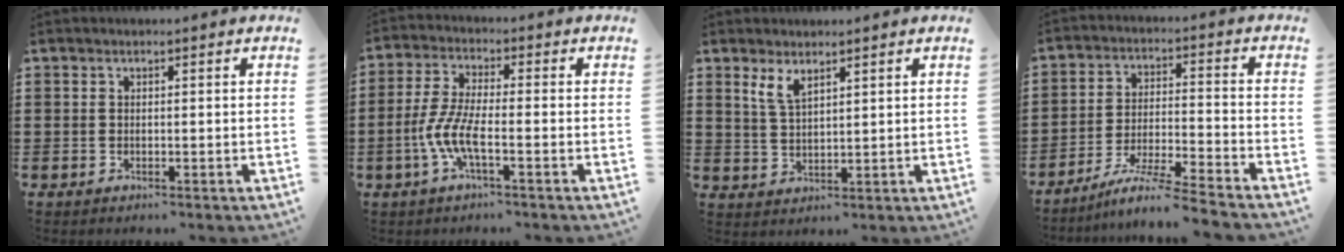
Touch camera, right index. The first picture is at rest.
{"total": 6.5, "force": [-2.6, 1.7, 5.8], "torque": [-0.140, -0.014, -0.056]}
{"total": 3.4, "force": [2.3, 1.1, 2.3], "torque": [-0.051, 0.002, 0.042]}
{"total": 7.3, "force": [-6.5, -0.8, 3.3], "torque": [-0.071, -0.014, -0.129]}